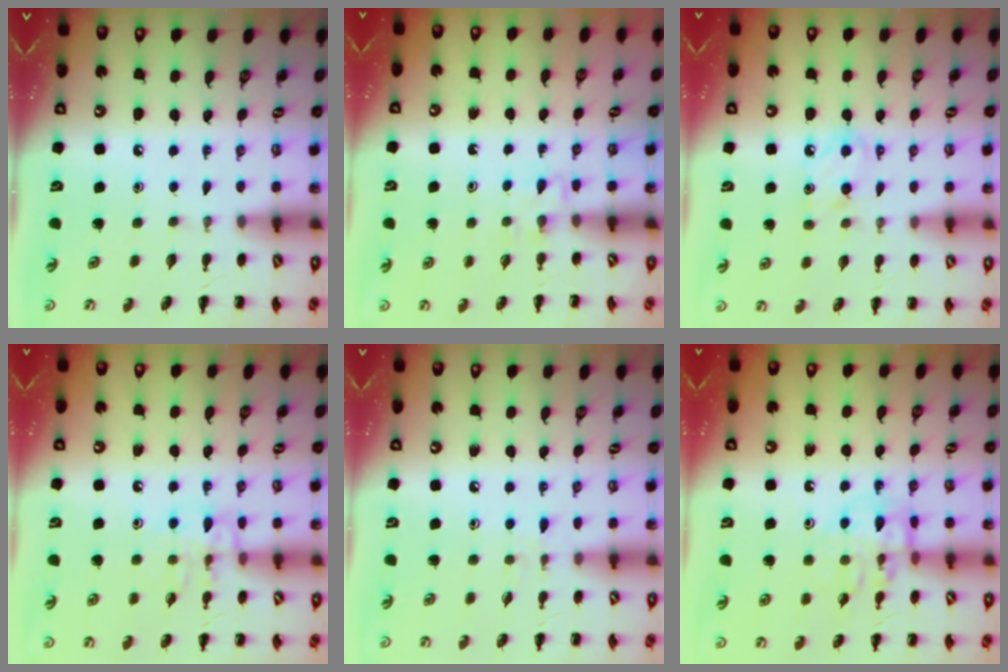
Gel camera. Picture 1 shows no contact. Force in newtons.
{"total": 3.4, "press": 3.2, "slide": 1.2}
{"total": 5.1, "press": 4.8, "slide": 1.6}
{"total": 10.7, "press": 10.7, "slide": 1.0}
{"total": 5.0, "press": 4.4, "slide": 2.3}
{"total": 11.7, "press": 11.7, "slide": 0.9}